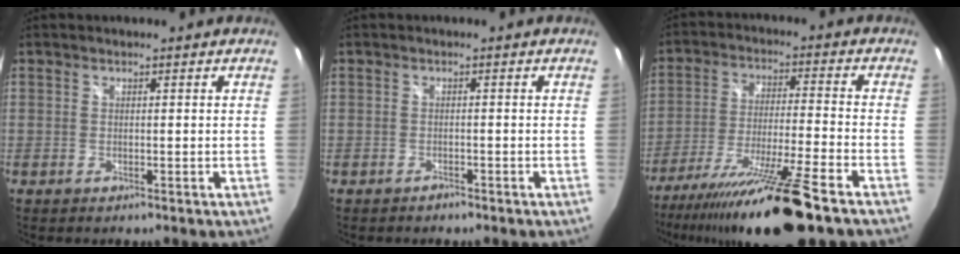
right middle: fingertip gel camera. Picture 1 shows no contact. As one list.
[{"total": 1.1, "force": [-1.0, 0.4, 0.1], "torque": [-0.006, -0.001, -0.016]}, {"total": 18.8, "force": [-14.9, -0.8, 11.5], "torque": [-0.221, -0.042, -0.249]}]